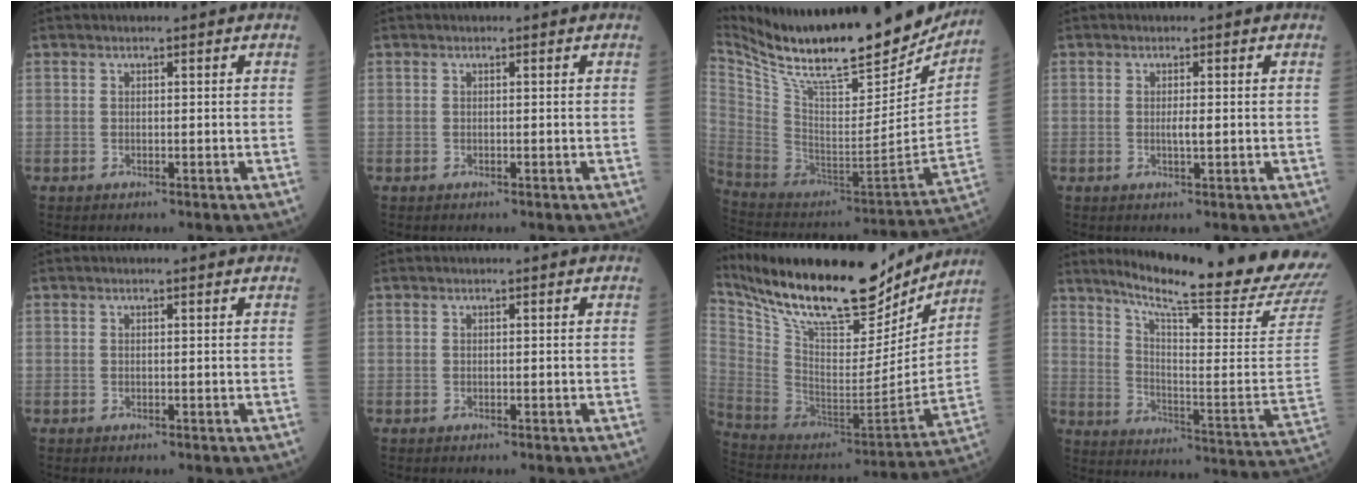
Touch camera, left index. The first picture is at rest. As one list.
[{"total": 0.0}, {"total": 28.1, "force": [24.2, 5.2, 13.3], "torque": [-0.244, -0.045, 0.373]}, {"total": 1.3, "force": [0.0, 0.0, 1.3], "torque": [-0.026, -0.002, 0.001]}, {"total": 0.6, "force": [0.5, 0.0, 0.2], "torque": [-0.008, 0.001, 0.008]}, {"total": 0.0}, {"total": 27.8, "force": [23.4, 7.1, 13.2], "torque": [-0.251, -0.020, 0.372]}, {"total": 24.8, "force": [22.3, -1.3, 10.9], "torque": [-0.179, -0.115, 0.292]}]